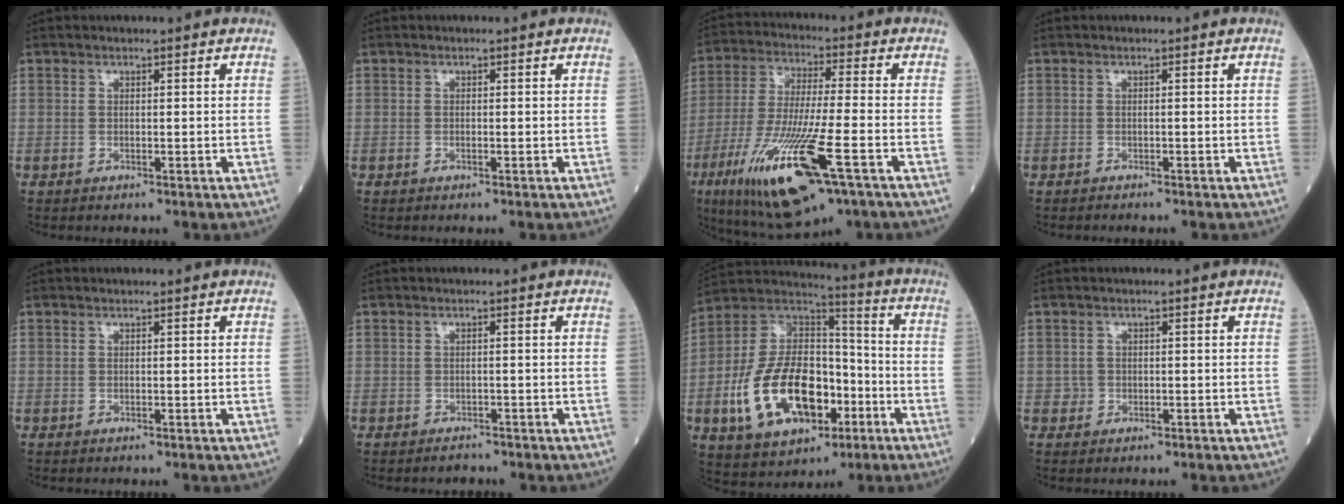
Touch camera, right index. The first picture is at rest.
{"total": 0.0}
{"total": 18.6, "force": [-8.5, 2.6, 16.3], "torque": [-0.342, -0.046, -0.150]}
{"total": 1.2, "force": [-1.1, 0.1, 0.4], "torque": [-0.007, -0.001, -0.015]}
{"total": 0.0}
{"total": 1.2, "force": [-1.1, 0.6, 0.0], "torque": [-0.005, 0.000, -0.019]}
{"total": 19.5, "force": [-6.0, 10.8, 15.1], "torque": [-0.309, 0.014, -0.101]}
{"total": 1.2, "force": [-0.2, 1.2, 0.1], "torque": [0.001, 0.004, -0.004]}